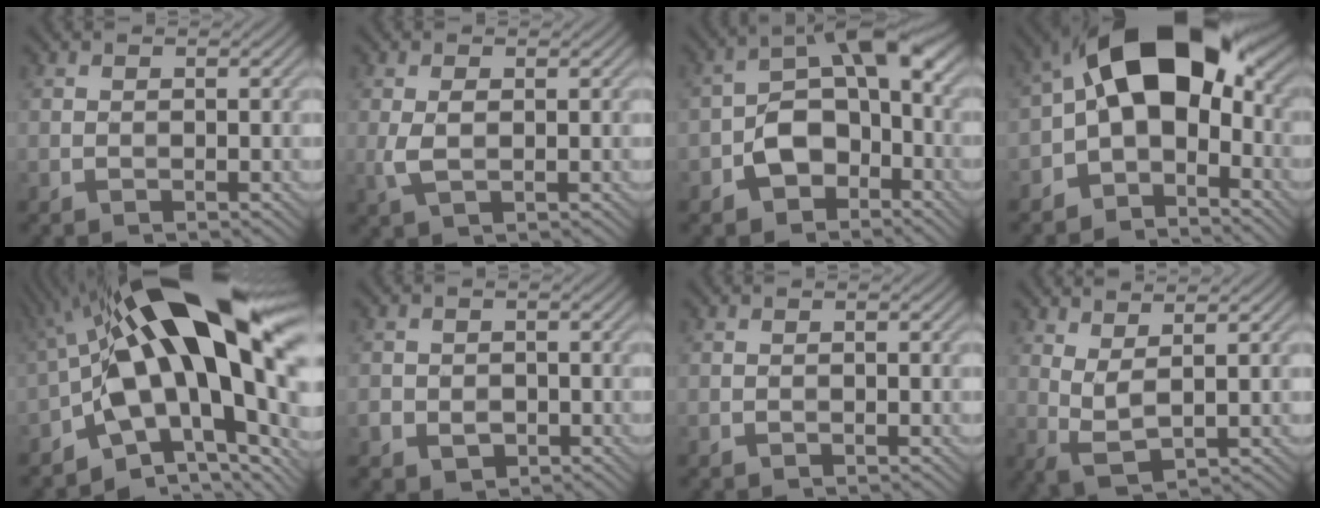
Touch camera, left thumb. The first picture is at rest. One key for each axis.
{"total": 2.5, "fx": 0.2, "fy": 1.1, "fz": 2.3, "tx": -0.056, "ty": -0.003, "tz": 0.005}
{"total": 8.5, "fx": -3.1, "fy": 5.3, "fz": 5.8, "tx": -0.089, "ty": 0.006, "tz": -0.072}
{"total": 14.8, "fx": -0.9, "fy": 8.8, "fz": 11.8, "tx": -0.177, "ty": 0.025, "tz": -0.037}
{"total": 20.5, "fx": 1.2, "fy": 9.1, "fz": 18.3, "tx": -0.300, "ty": 0.021, "tz": 0.008}
{"total": 2.9, "fx": -1.1, "fy": 2.4, "fz": 1.2, "tx": -0.024, "ty": -0.009, "tz": -0.019}
{"total": 0.0}
{"total": 3.6, "fx": 1.8, "fy": 0.7, "fz": 3.0, "tx": -0.078, "ty": -0.004, "tz": 0.043}